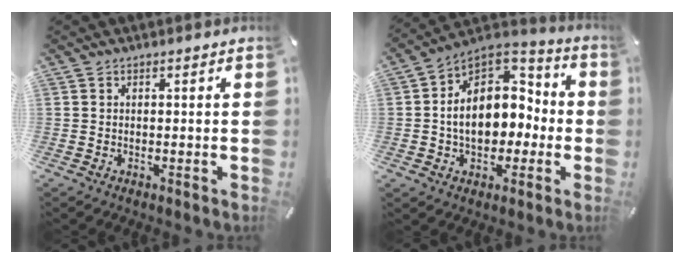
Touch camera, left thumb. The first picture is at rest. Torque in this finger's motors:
{"motor_torque": [0.39, 1.33, 2.09, -0.49, 0.52]}